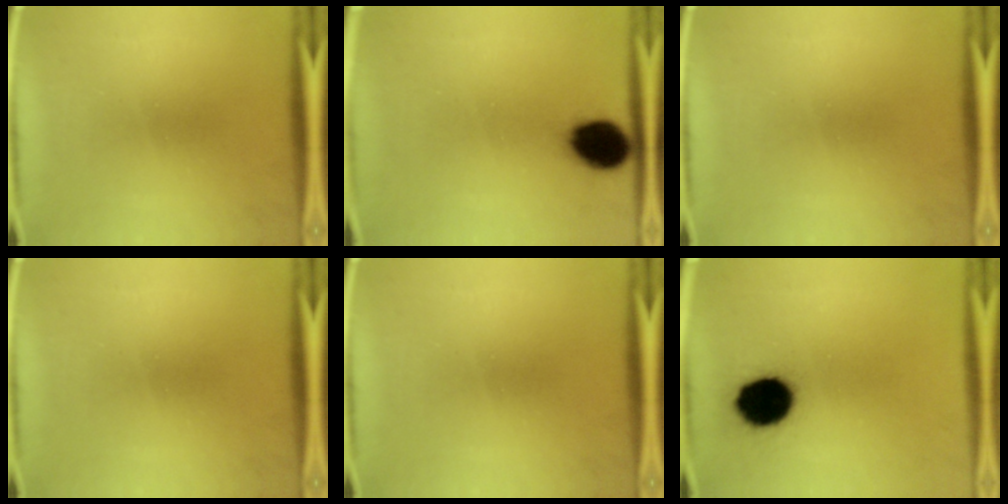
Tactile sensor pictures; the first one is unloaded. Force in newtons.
{"total": 9.3}
{"total": 0.0}
{"total": 0.0}
{"total": 0.0}
{"total": 13.2}